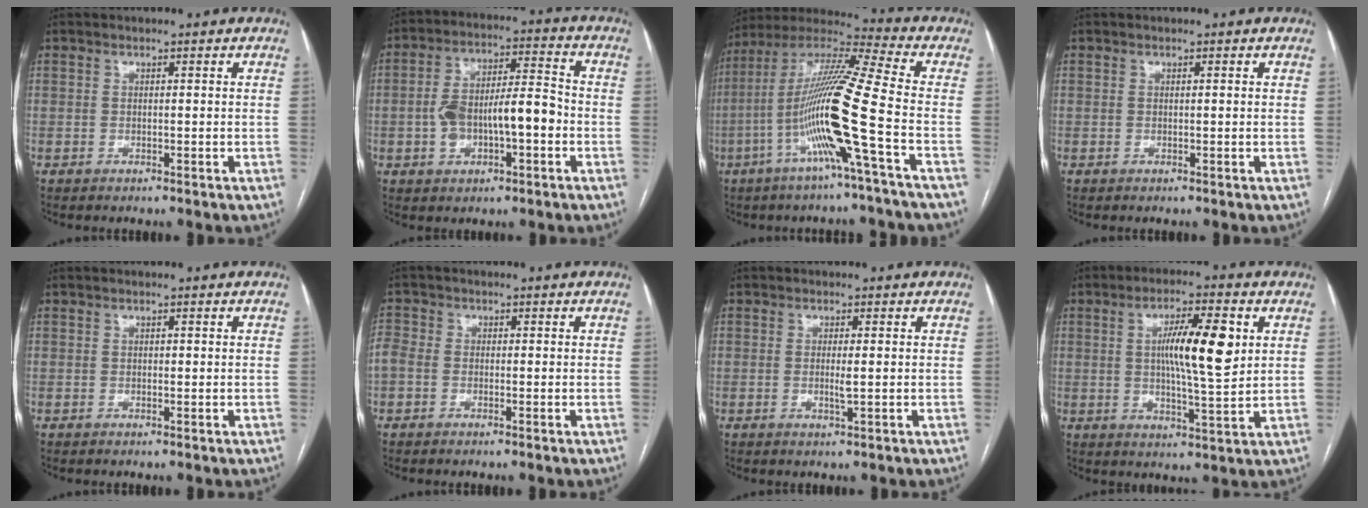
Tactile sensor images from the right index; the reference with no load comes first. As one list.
[{"total": 10.9, "force": [-2.1, 3.8, 10.0], "torque": [-0.182, 0.029, -0.030]}, {"total": 16.5, "force": [-5.1, -1.7, 15.6], "torque": [-0.300, 0.000, -0.106]}, {"total": 0.0}, {"total": 0.0}, {"total": 3.5, "force": [-0.9, 2.7, 2.1], "torque": [-0.060, 0.013, -0.019]}, {"total": 1.8, "force": [0.0, 0.1, 1.8], "torque": [-0.034, -0.002, 0.001]}, {"total": 10.5, "force": [2.3, 1.5, 10.1], "torque": [-0.176, 0.003, 0.038]}]